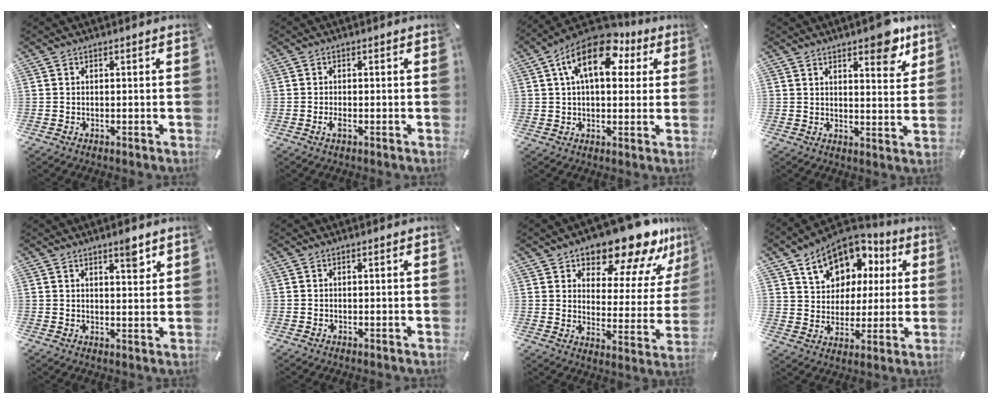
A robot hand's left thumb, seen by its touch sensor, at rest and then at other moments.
{"total": 1.4, "force": [-0.5, 0.5, 1.3], "torque": [-0.031, -0.003, -0.012]}
{"total": 15.3, "force": [6.0, 8.2, 11.5], "torque": [-0.193, -0.013, 0.098]}
{"total": 8.3, "force": [6.2, 3.0, 4.6], "torque": [-0.042, -0.039, 0.100]}
{"total": 4.7, "force": [3.2, 1.5, 3.0], "torque": [-0.024, -0.021, 0.048]}
{"total": 0.0}
{"total": 16.9, "force": [14.2, 6.1, 7.0], "torque": [-0.104, -0.112, 0.234]}
{"total": 12.3, "force": [6.7, 9.4, 4.3], "torque": [-0.082, -0.039, 0.126]}